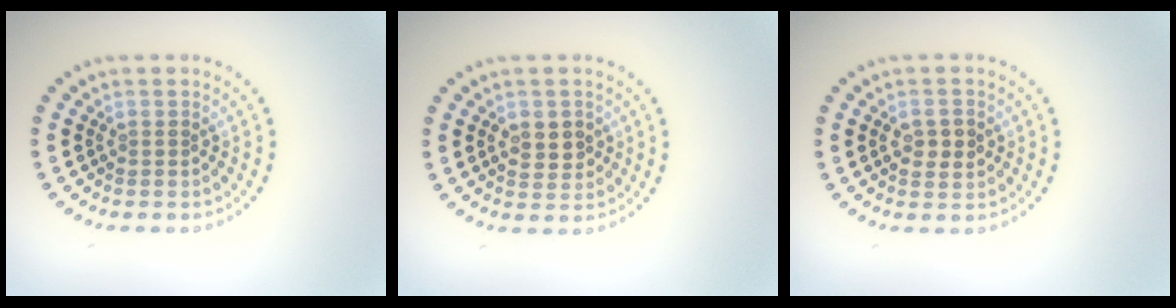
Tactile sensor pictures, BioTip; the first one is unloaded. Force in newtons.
{"total": 2.5, "press": 2.4, "slide": 0.5}
{"total": 2.3, "press": 2.3, "slide": 0.2}